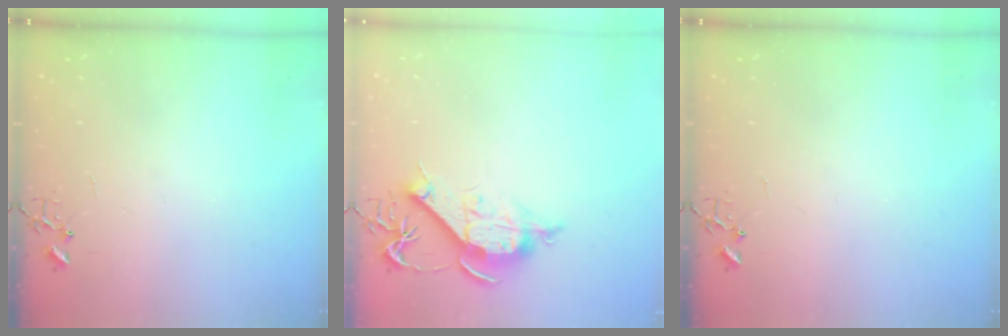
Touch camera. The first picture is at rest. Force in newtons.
{"total": 10.3, "press": 10.2, "slide": 0.8}
{"total": 0.0}